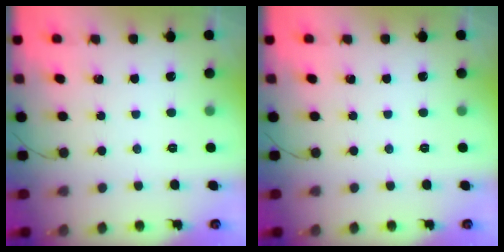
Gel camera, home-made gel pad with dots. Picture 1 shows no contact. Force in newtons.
{"total": 0.0}